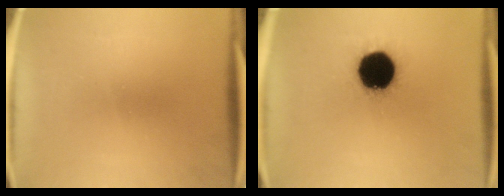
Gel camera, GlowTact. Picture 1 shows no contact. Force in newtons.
{"total": 20.0}